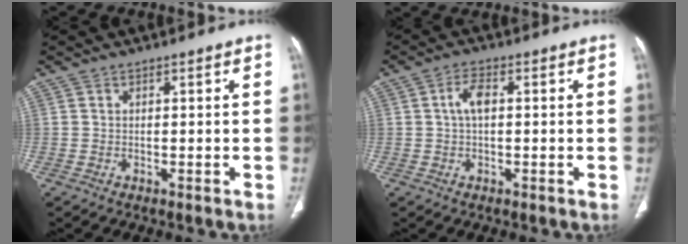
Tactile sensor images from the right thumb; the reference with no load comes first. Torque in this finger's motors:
{"motor_torque": [-0.08, 0.61, 0.87, -0.30, 0.02]}